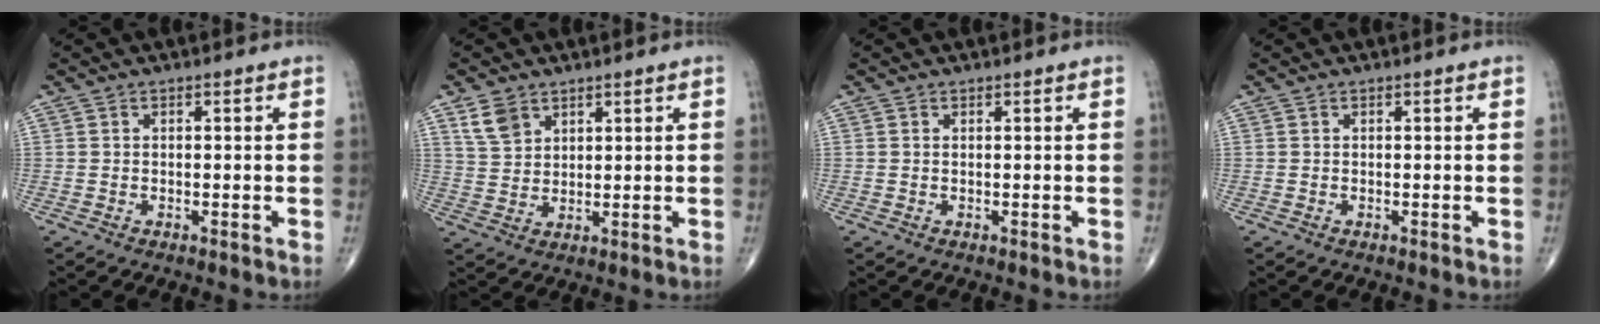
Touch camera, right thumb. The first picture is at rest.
{"total": 5.2, "force": [3.2, 3.4, 2.2], "torque": [-0.030, -0.013, 0.070]}
{"total": 0.0}
{"total": 0.0}